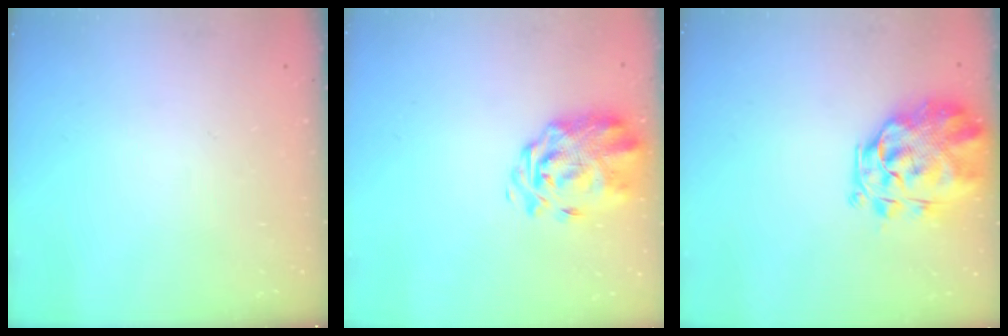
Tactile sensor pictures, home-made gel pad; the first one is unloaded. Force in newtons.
{"total": 4.0, "press": 3.8, "slide": 1.2}
{"total": 3.7, "press": 3.3, "slide": 1.6}